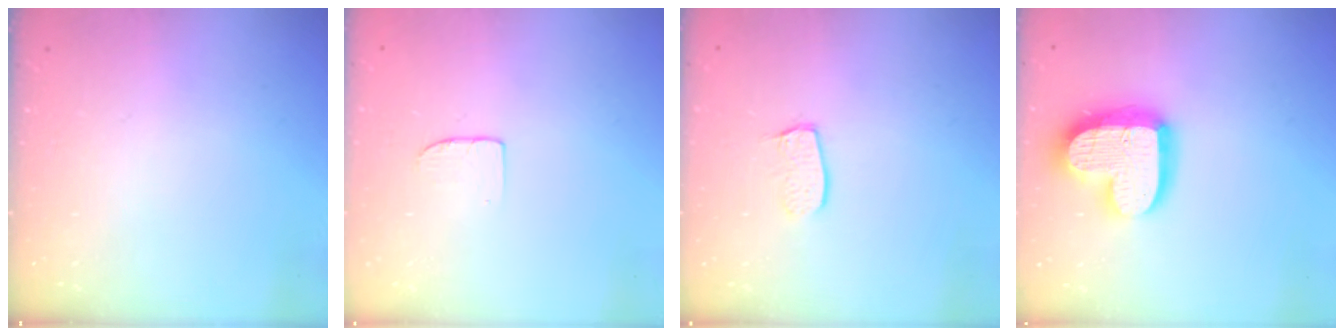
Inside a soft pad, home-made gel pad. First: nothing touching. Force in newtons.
{"total": 3.7, "press": 3.7, "slide": 0.3}
{"total": 6.4, "press": 6.4, "slide": 0.1}
{"total": 17.0, "press": 16.9, "slide": 1.4}